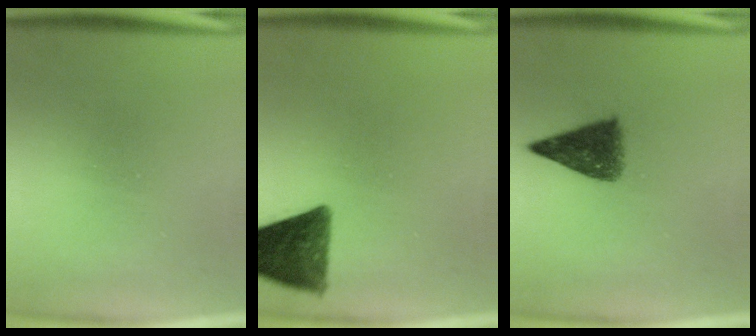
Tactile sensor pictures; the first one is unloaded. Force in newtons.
{"total": 11.4}
{"total": 6.3}